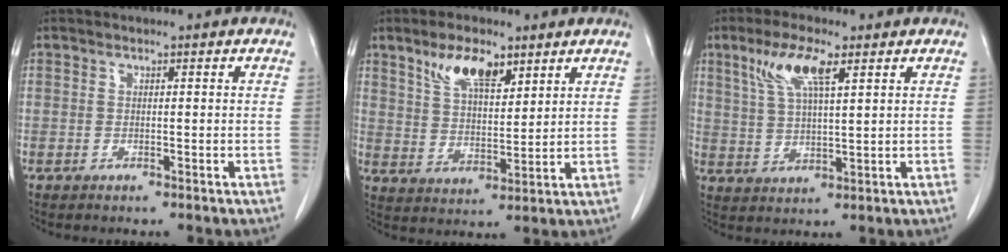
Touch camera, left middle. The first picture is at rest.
{"total": 7.9, "force": [5.0, 2.9, 5.4], "torque": [-0.103, 0.005, 0.097]}
{"total": 7.8, "force": [4.1, 1.4, 6.5], "torque": [-0.138, 0.008, 0.082]}